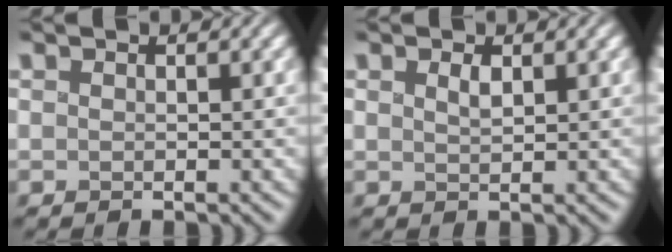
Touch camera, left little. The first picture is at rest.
{"total": 0.9, "force": [0.4, 0.6, 0.7], "torque": [-0.011, -0.001, 0.009]}